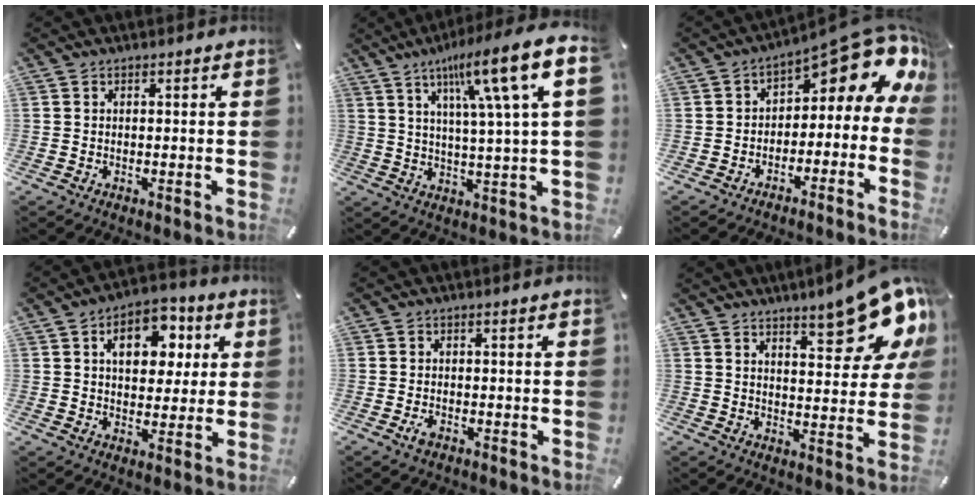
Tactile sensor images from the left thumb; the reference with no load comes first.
{"total": 16.1, "force": [7.1, 2.1, 14.3], "torque": [-0.231, -0.028, 0.098]}
{"total": 11.2, "force": [6.0, 4.9, 8.0], "torque": [-0.100, -0.054, 0.091]}
{"total": 10.7, "force": [3.5, 7.6, 6.7], "torque": [-0.083, -0.003, 0.055]}
{"total": 1.9, "force": [-1.0, 1.1, 1.2], "torque": [-0.037, -0.002, -0.023]}
{"total": 15.8, "force": [11.0, 5.2, 10.2], "torque": [-0.127, -0.077, 0.178]}